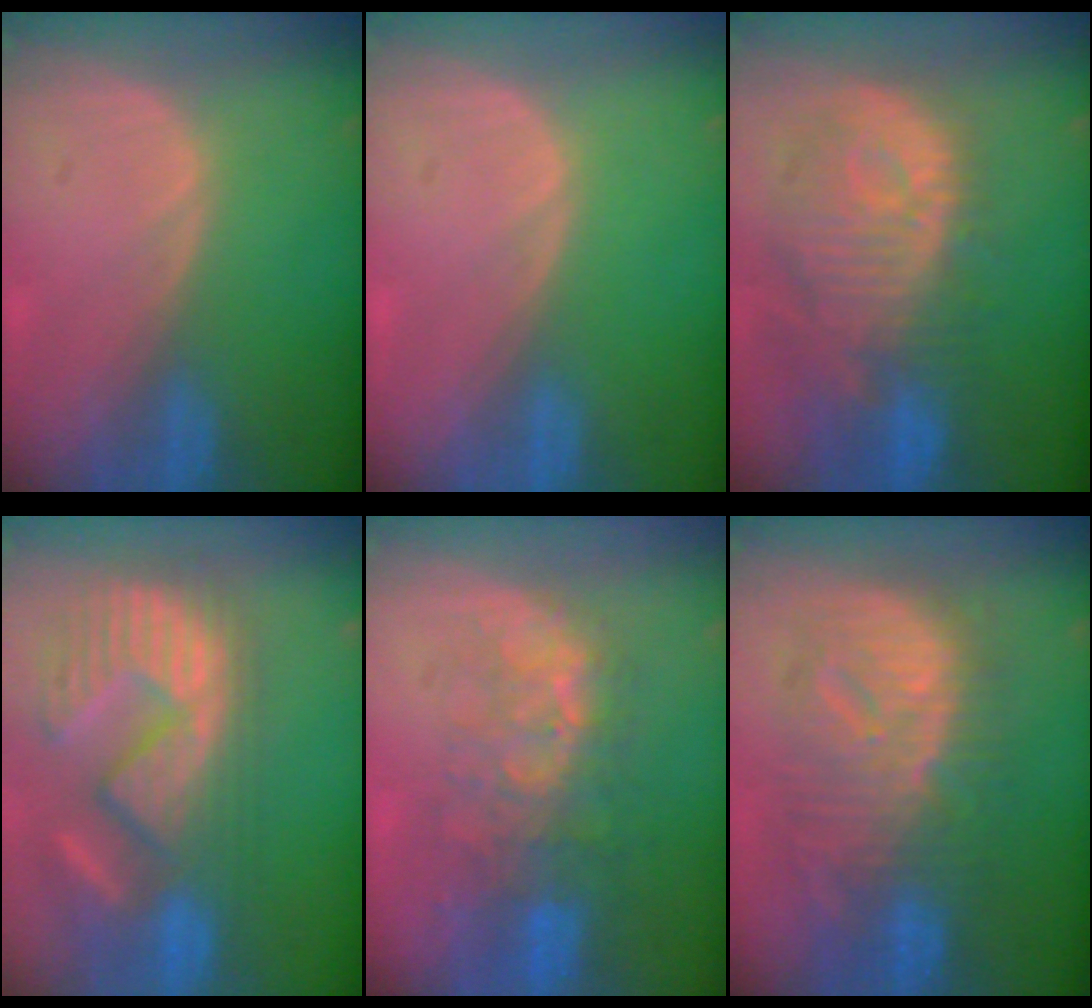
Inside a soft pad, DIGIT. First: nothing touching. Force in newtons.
{"total": 0.0}
{"total": 12.6, "press": 11.2, "slide": 5.8}
{"total": 13.7, "press": 12.2, "slide": 6.2}
{"total": 9.9, "press": 8.6, "slide": 4.9}
{"total": 12.1, "press": 12.0, "slide": 1.2}